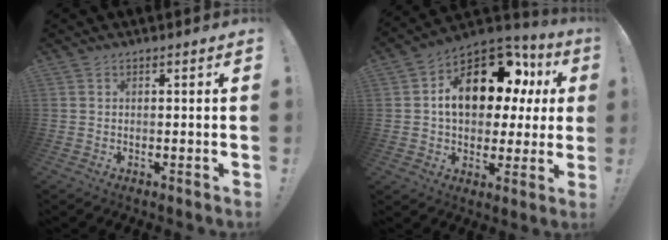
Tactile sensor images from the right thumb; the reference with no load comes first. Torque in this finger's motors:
{"motor_torque": [2.08, 2.93, 1.06, -0.77, 0.44]}